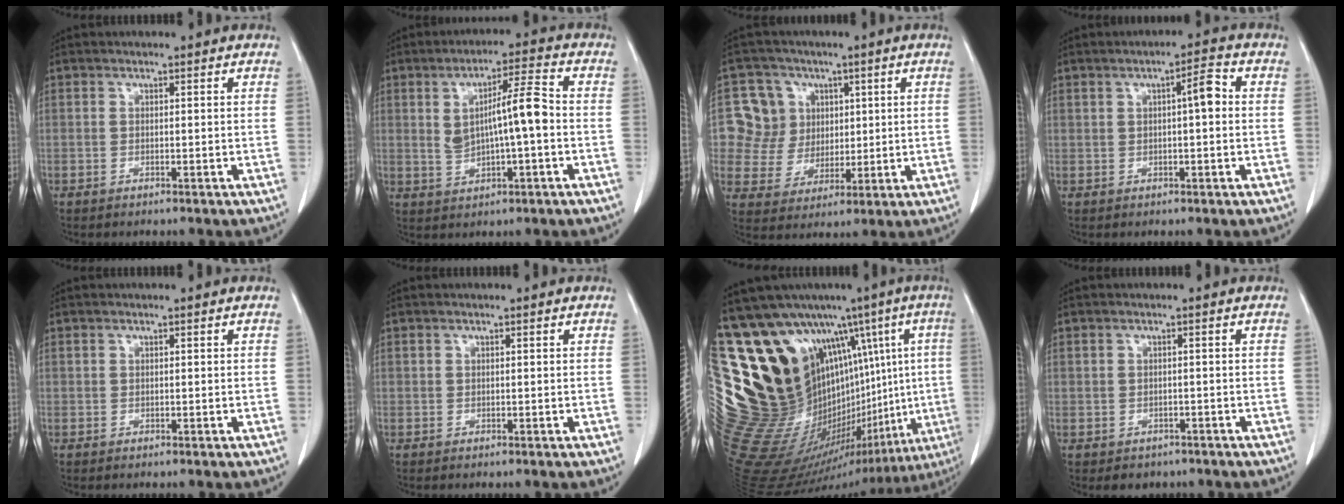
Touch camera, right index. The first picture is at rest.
{"total": 8.0, "force": [0.3, 1.2, 7.9], "torque": [-0.136, 0.014, 0.007]}
{"total": 9.2, "force": [2.6, 8.7, 1.1], "torque": [-0.019, 0.030, 0.052]}
{"total": 3.8, "force": [0.7, 0.9, 3.6], "torque": [-0.053, 0.016, 0.009]}
{"total": 0.0}
{"total": 0.0}
{"total": 33.7, "force": [10.2, 15.0, 28.4], "torque": [-0.442, 0.063, 0.208]}
{"total": 2.2, "force": [-1.2, 1.9, 0.3], "torque": [-0.004, 0.004, -0.013]}